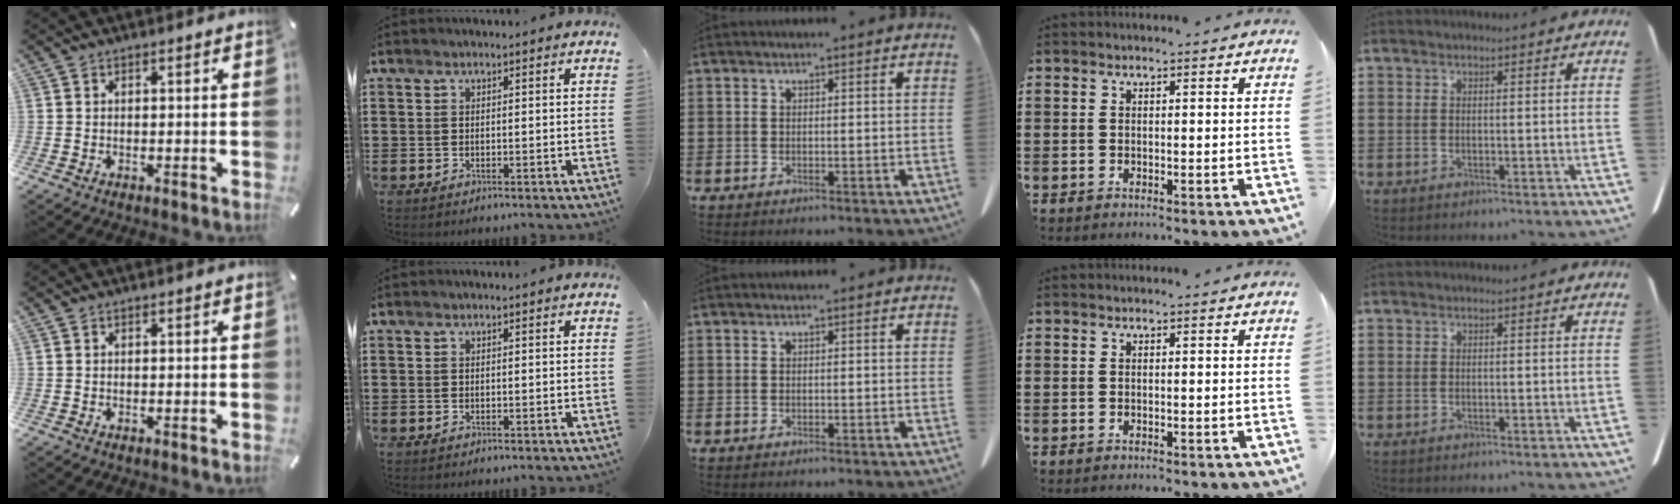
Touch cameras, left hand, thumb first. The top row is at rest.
{}